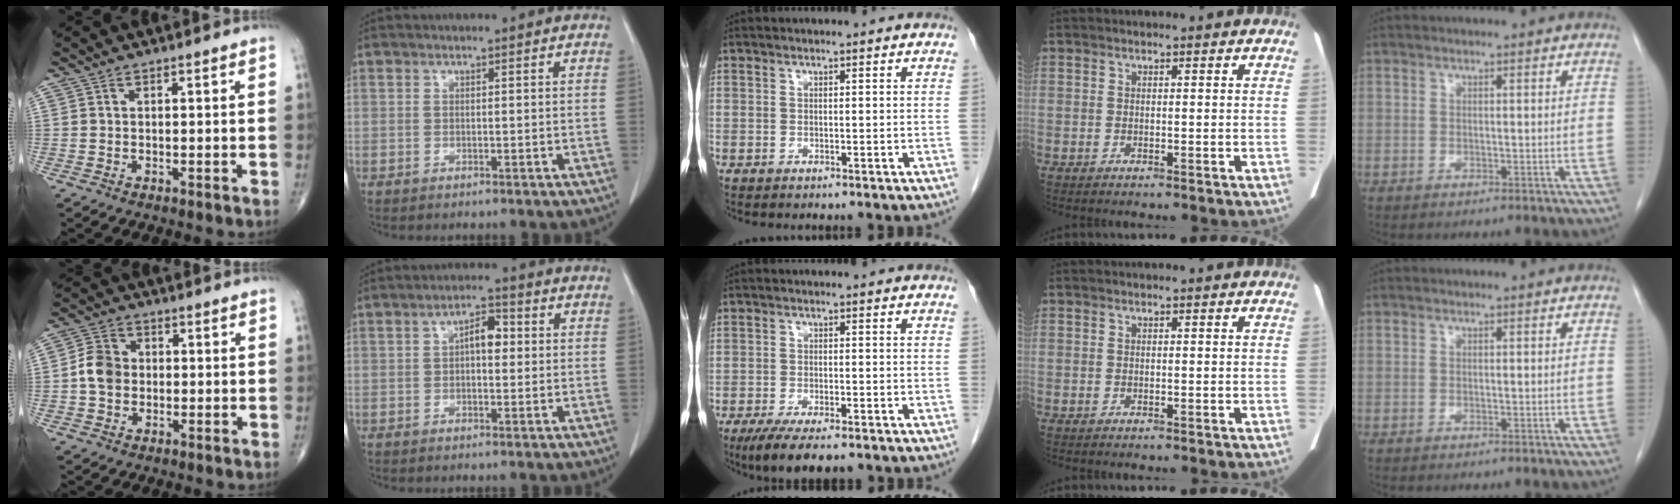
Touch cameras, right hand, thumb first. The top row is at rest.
{"thumb": {"total": 5.9, "force": [-0.5, 4.9, 3.2], "torque": [-0.050, 0.014, -0.017]}, "index": {"total": 4.1, "force": [0.4, 1.9, 3.6], "torque": [-0.058, 0.015, 0.005]}, "middle": {"total": 7.9, "force": [-5.9, 1.8, 4.9], "torque": [-0.076, -0.015, -0.091]}}